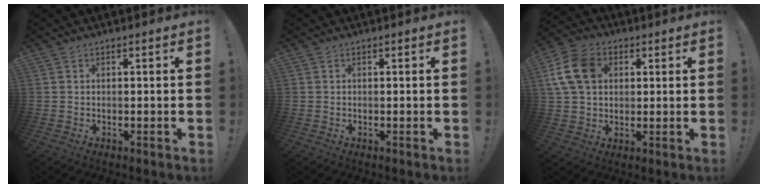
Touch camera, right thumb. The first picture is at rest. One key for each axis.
{"total": 0.0}
{"total": 13.1, "fx": 3.6, "fy": 9.9, "fz": 7.8, "tx": -0.151, "ty": 0.002, "tz": 0.074}